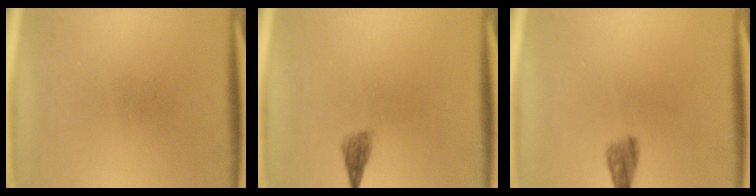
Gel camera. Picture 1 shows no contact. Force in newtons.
{"total": 1.8}
{"total": 2.4}